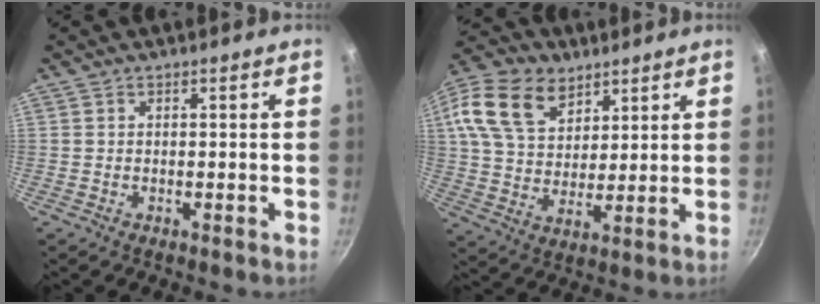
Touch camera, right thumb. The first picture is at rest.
{"total": 18.2, "force": [9.0, 12.0, 10.2], "torque": [-0.190, -0.005, 0.163]}